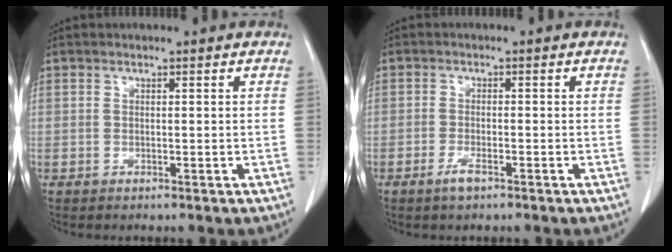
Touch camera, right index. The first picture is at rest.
{"total": 2.2, "force": [-1.4, 0.5, 1.6], "torque": [-0.035, -0.002, -0.026]}